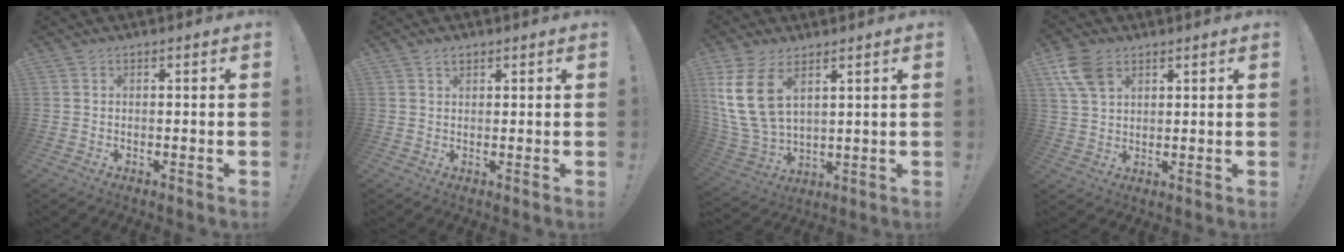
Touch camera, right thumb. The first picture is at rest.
{"total": 1.7, "force": [1.1, 0.9, 0.9], "torque": [-0.010, -0.001, 0.019]}
{"total": 13.2, "force": [6.2, 7.5, 9.0], "torque": [-0.197, -0.026, 0.119]}
{"total": 8.7, "force": [4.4, 5.4, 5.2], "torque": [-0.106, -0.004, 0.089]}